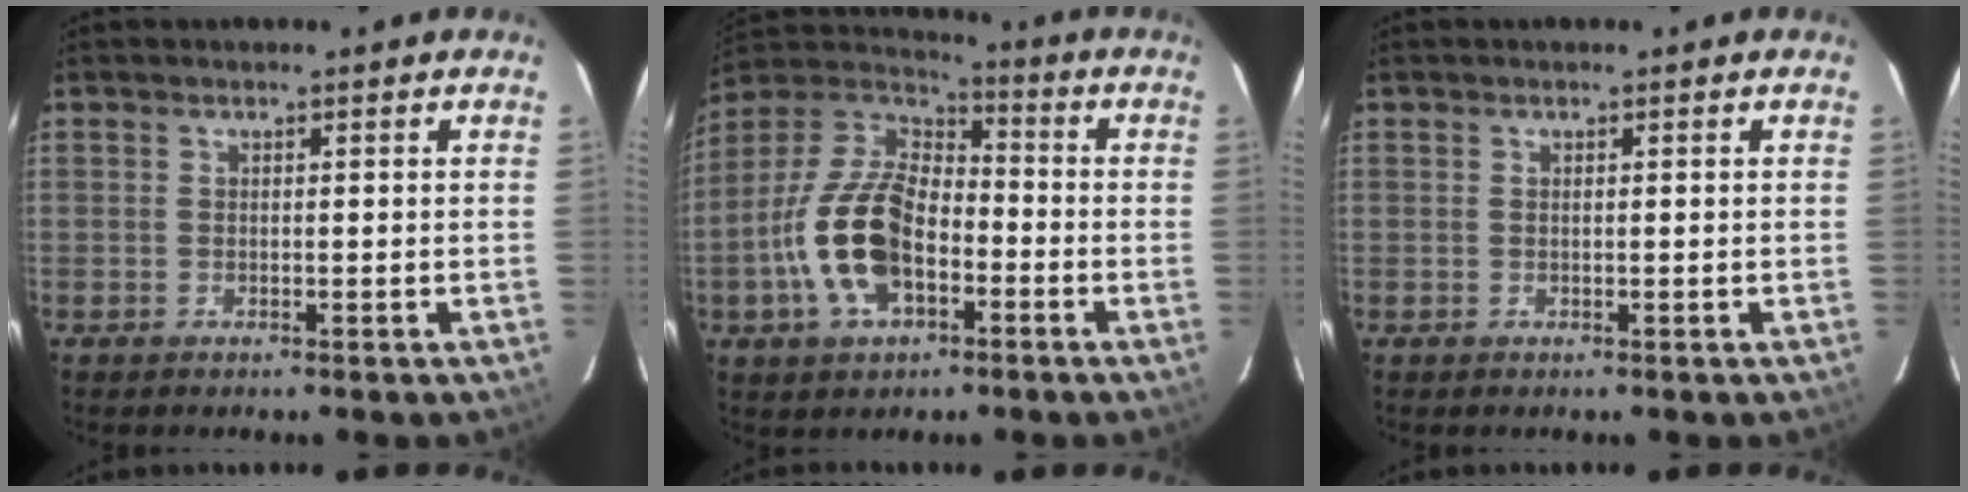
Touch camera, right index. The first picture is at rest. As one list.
[{"total": 16.8, "force": [-5.4, 9.5, 12.8], "torque": [-0.269, 0.006, -0.099]}, {"total": 0.0}]